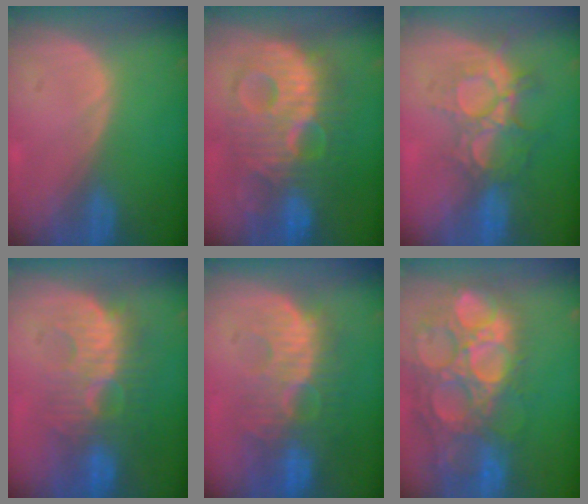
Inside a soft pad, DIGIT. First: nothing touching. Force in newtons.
{"total": 12.1, "press": 12.1, "slide": 0.8}
{"total": 9.2, "press": 7.9, "slide": 4.7}
{"total": 9.4, "press": 9.2, "slide": 2.0}
{"total": 10.7, "press": 9.7, "slide": 4.6}
{"total": 15.7, "press": 13.0, "slide": 8.9}